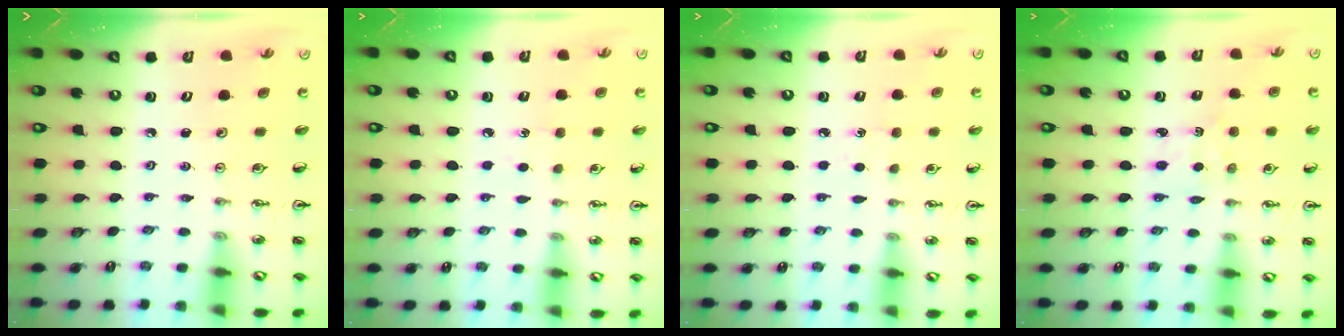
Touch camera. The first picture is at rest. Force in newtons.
{"total": 3.3, "press": 3.3, "slide": 0.4}
{"total": 2.9, "press": 2.8, "slide": 0.4}
{"total": 2.3, "press": 2.3, "slide": 0.3}